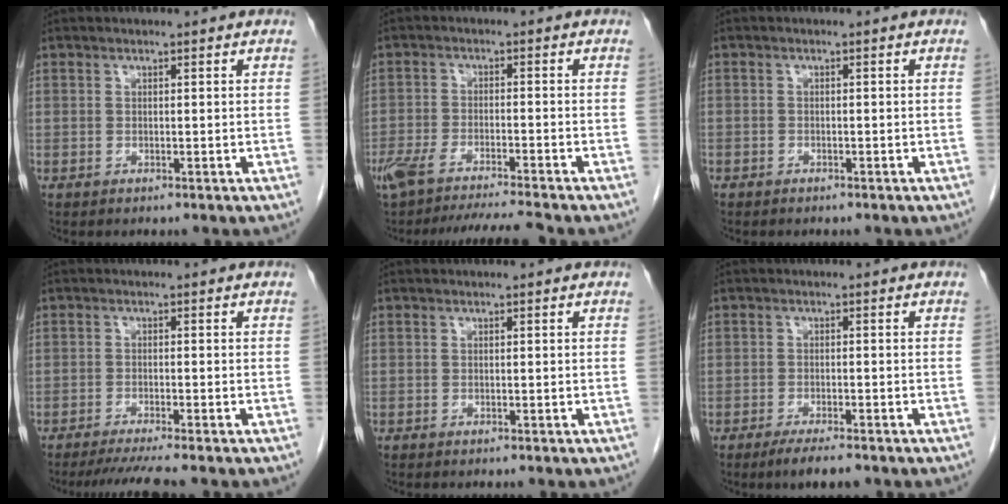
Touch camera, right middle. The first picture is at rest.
{"total": 11.1, "force": [-9.9, -0.5, 4.8], "torque": [-0.069, -0.011, -0.160]}
{"total": 0.7, "force": [-0.5, 0.4, 0.1], "torque": [-0.007, 0.003, -0.010]}
{"total": 5.7, "force": [-4.7, -1.1, 3.0], "torque": [-0.037, -0.018, -0.077]}
{"total": 0.0}
{"total": 4.1, "force": [-3.0, 0.5, 2.7], "torque": [-0.044, -0.009, -0.049]}